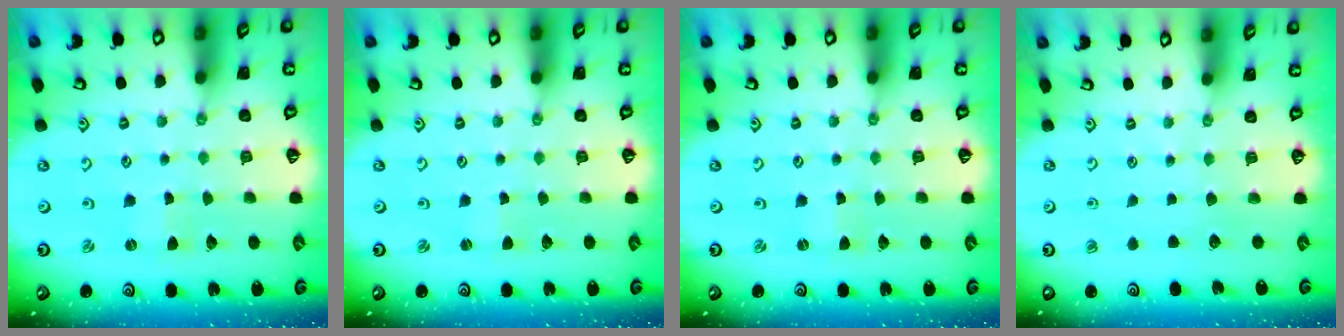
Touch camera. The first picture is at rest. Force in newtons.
{"total": 0.9, "press": 0.9, "slide": 0.2}
{"total": 0.0}
{"total": 0.0}